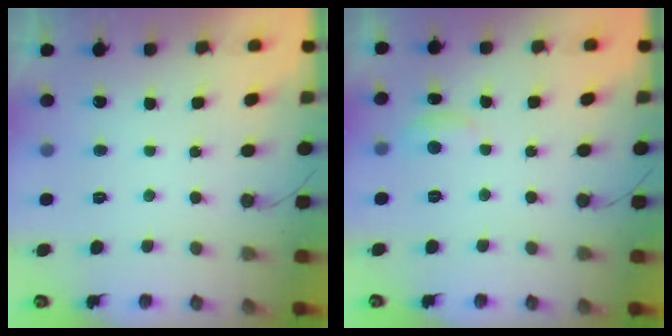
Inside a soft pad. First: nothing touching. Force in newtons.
{"total": 5.5, "press": 5.5, "slide": 0.6}